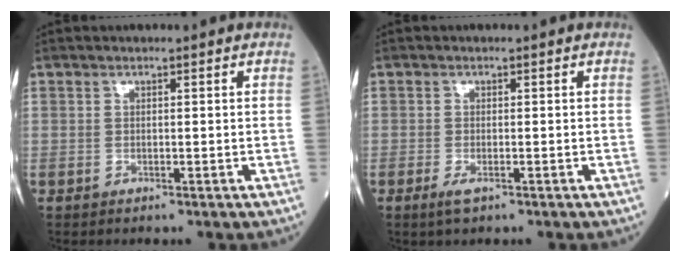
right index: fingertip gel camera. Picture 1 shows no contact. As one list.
[{"total": 1.6, "force": [-0.8, 0.5, 1.3], "torque": [-0.029, -0.003, -0.010]}]